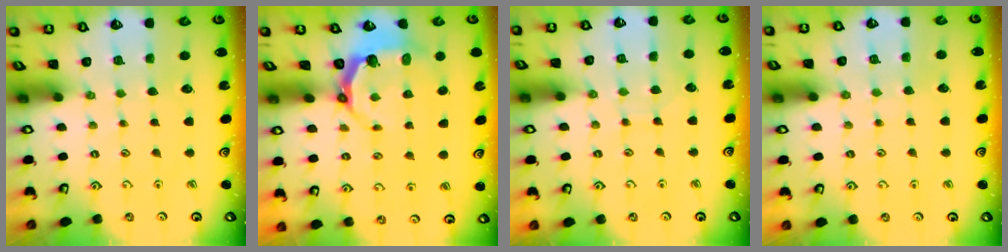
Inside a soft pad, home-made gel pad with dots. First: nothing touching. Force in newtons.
{"total": 4.8, "press": 3.3, "slide": 3.4}
{"total": 4.8, "press": 4.8, "slide": 0.5}
{"total": 4.8, "press": 4.7, "slide": 0.6}